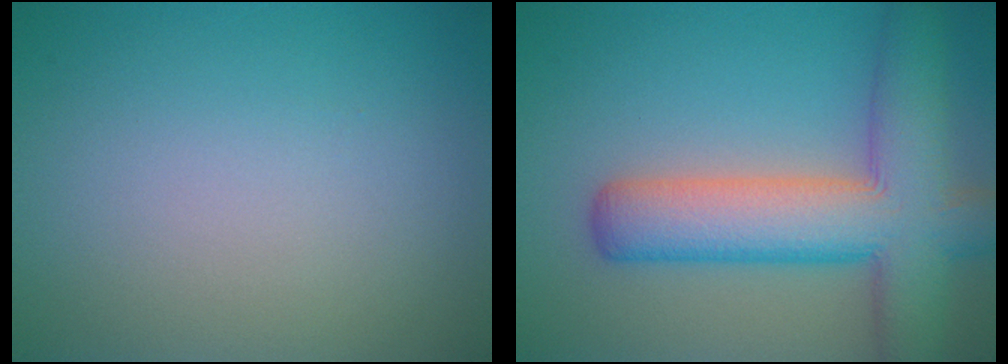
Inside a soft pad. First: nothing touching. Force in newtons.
{"total": 9.2, "press": 9.2, "slide": 0.5}